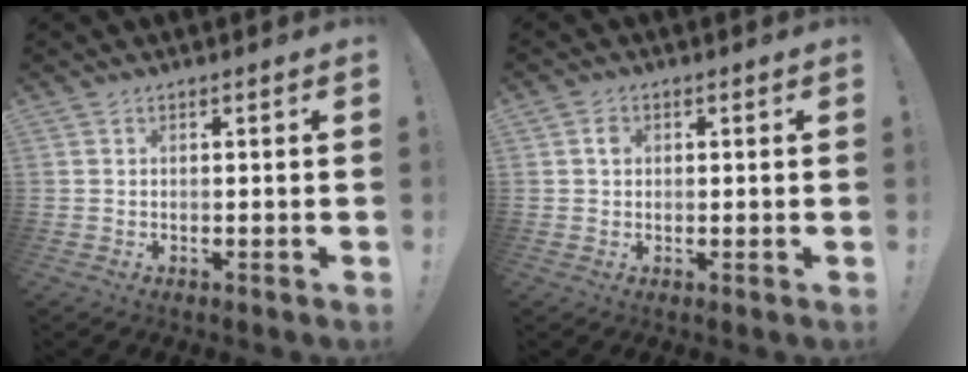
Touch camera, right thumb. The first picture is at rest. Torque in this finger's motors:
{"motor_torque": [0.08, -0.04, 0.02, -0.21, 0.13]}